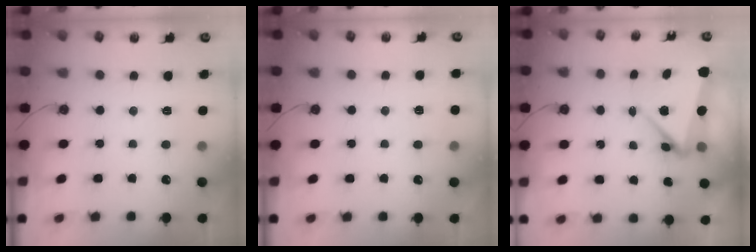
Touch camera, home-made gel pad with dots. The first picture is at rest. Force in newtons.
{"total": 4.0, "press": 3.2, "slide": 2.5}
{"total": 6.9, "press": 5.8, "slide": 3.7}